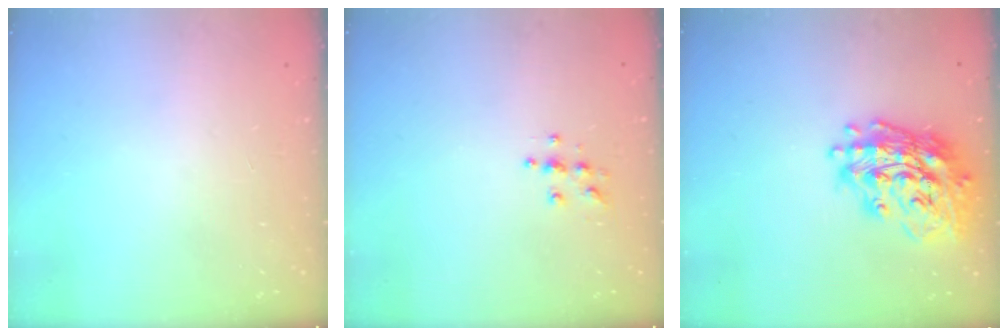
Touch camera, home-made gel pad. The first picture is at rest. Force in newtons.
{"total": 4.9, "press": 4.9, "slide": 0.2}
{"total": 19.7, "press": 19.5, "slide": 2.7}